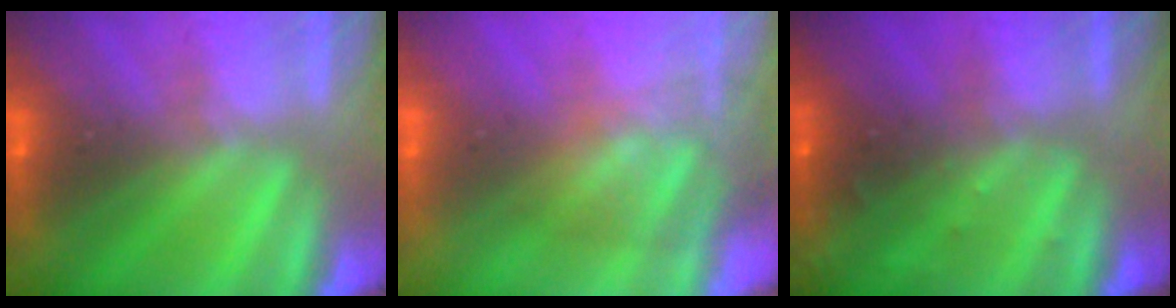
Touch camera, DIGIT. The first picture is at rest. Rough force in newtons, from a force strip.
{"total": 3.7}
{"total": 2.8}